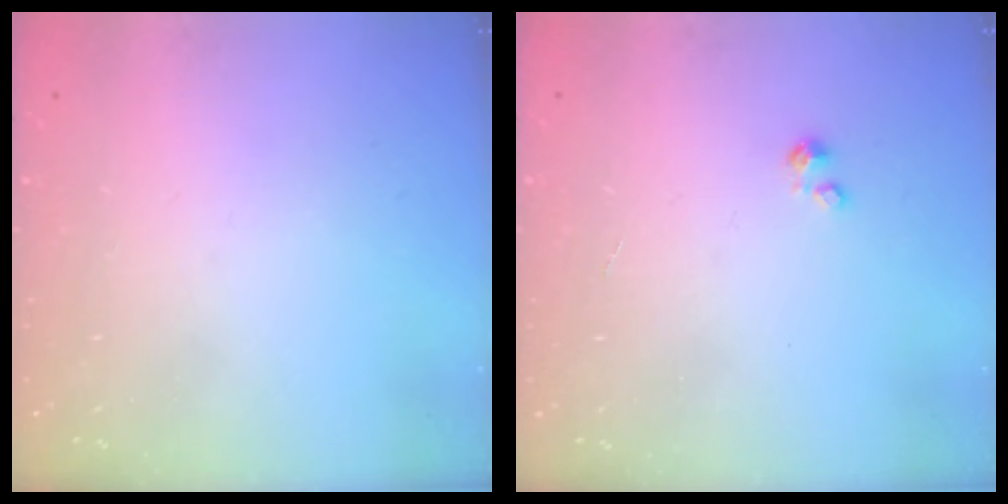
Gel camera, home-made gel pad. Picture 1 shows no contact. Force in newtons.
{"total": 0.0}